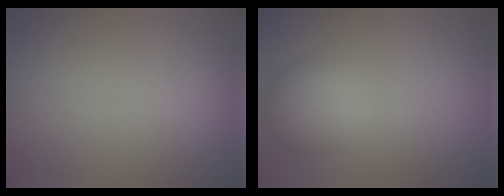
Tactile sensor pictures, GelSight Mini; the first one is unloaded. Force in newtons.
{"total": 3.7, "press": 3.7, "slide": 0.1}